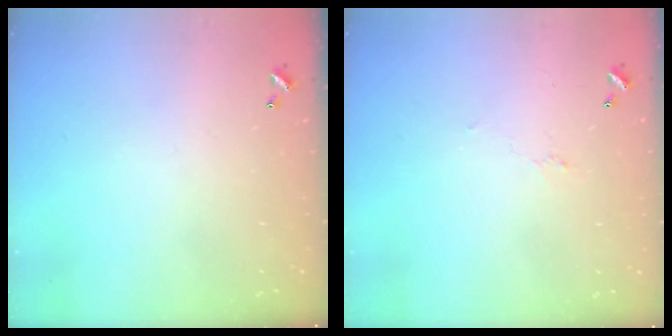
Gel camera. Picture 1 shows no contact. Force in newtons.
{"total": 0.9, "press": 0.6, "slide": 0.7}